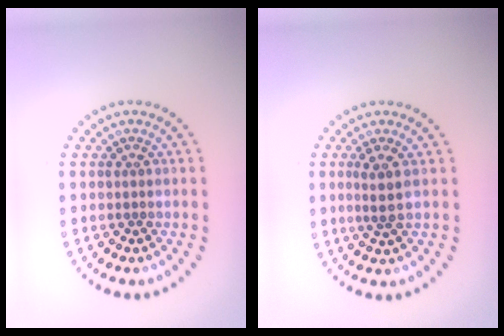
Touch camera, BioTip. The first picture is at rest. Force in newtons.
{"total": 2.0, "press": 1.4, "slide": 1.4}